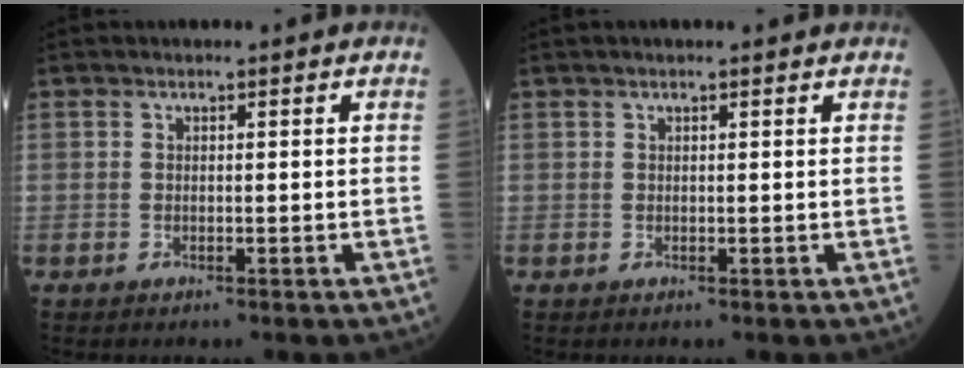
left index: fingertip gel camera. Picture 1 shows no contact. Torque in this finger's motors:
{"motor_torque": [0.81, -1.33, 0.25, 0.05]}